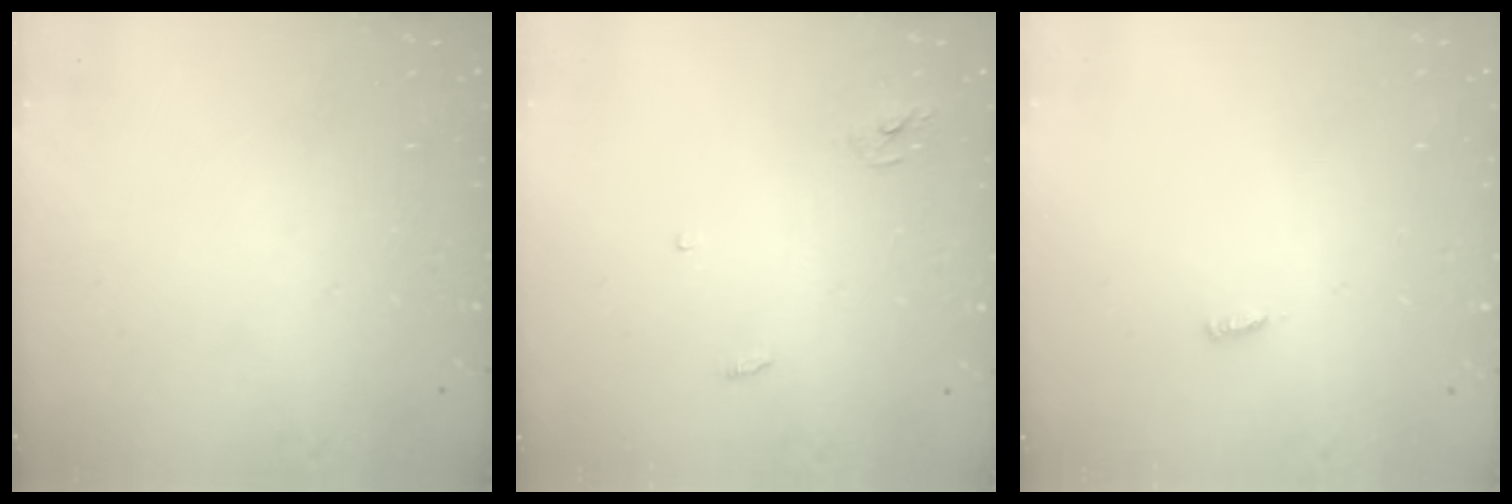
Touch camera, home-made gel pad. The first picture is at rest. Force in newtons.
{"total": 2.9, "press": 2.9, "slide": 0.2}
{"total": 3.0, "press": 3.0, "slide": 0.0}